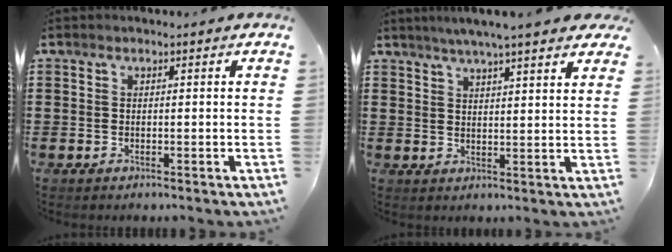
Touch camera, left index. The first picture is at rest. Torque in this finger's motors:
{"motor_torque": [2.14, 0.00, 0.24, -0.02]}